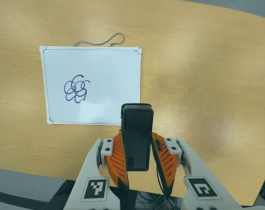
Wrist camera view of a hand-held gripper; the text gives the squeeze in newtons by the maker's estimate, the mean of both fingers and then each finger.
{"total": 4.2, "left": 2.7, "right": 5.6}